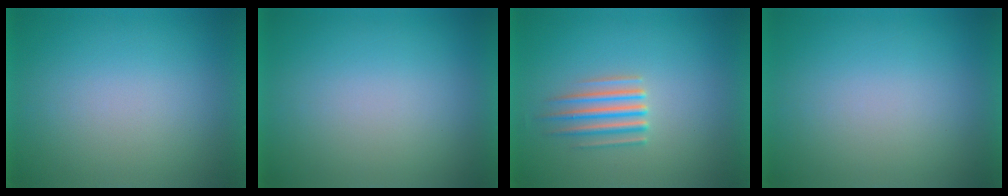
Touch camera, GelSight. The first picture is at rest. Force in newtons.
{"total": 0.0}
{"total": 2.9}
{"total": 0.0}